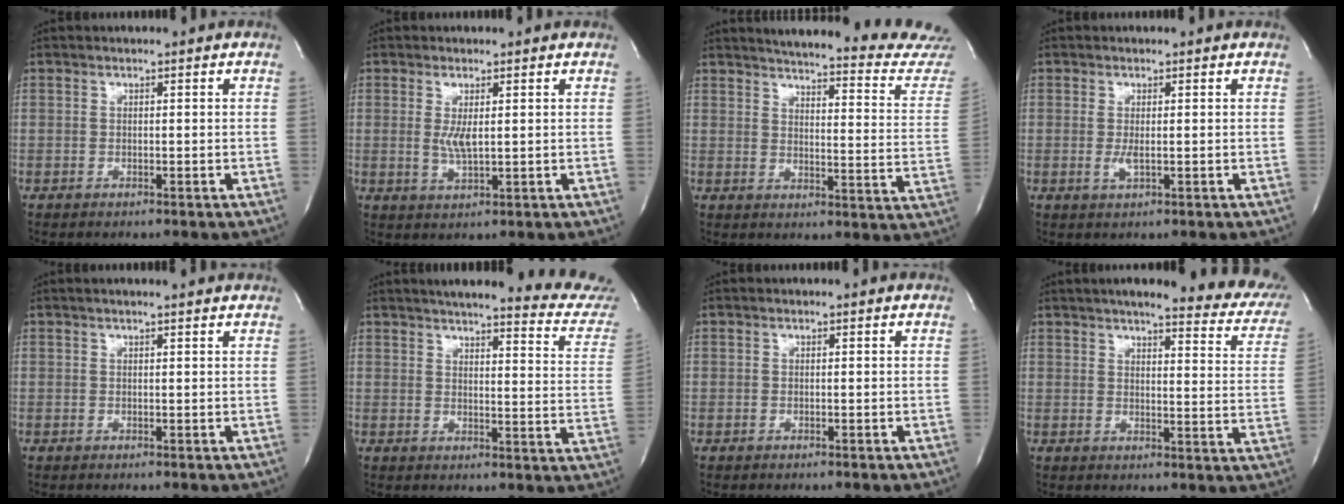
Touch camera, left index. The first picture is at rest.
{"total": 2.9, "force": [-0.2, 0.6, 2.9], "torque": [-0.061, -0.013, 0.005]}
{"total": 24.9, "force": [23.7, 1.1, 7.5], "torque": [-0.098, -0.123, 0.264]}
{"total": 1.7, "force": [-0.8, 0.3, 1.5], "torque": [-0.034, -0.009, -0.009]}
{"total": 3.4, "force": [3.0, -0.1, 1.7], "torque": [-0.024, 0.014, 0.030]}
{"total": 20.7, "force": [19.3, 1.2, 7.5], "torque": [-0.096, -0.083, 0.212]}
{"total": 0.0}
{"total": 20.1, "force": [16.5, 4.0, 10.8], "torque": [-0.126, -0.021, 0.173]}